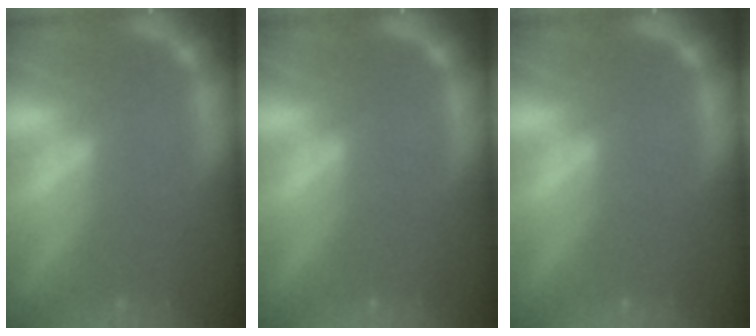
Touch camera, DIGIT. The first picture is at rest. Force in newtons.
{"total": 0.0}
{"total": 0.0}